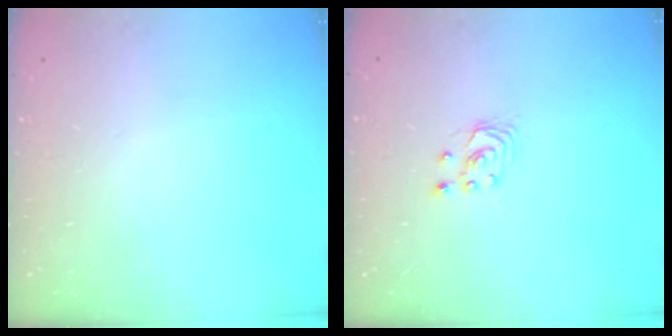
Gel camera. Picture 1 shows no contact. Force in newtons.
{"total": 1.7, "press": 1.7, "slide": 0.2}